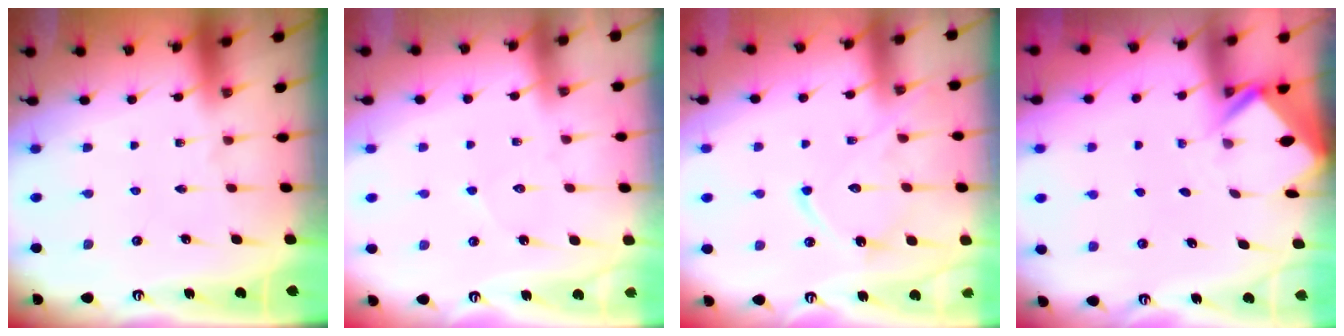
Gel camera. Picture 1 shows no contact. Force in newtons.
{"total": 3.8, "press": 3.8, "slide": 0.3}
{"total": 12.8, "press": 12.8, "slide": 1.2}
{"total": 2.4, "press": 2.4, "slide": 0.1}